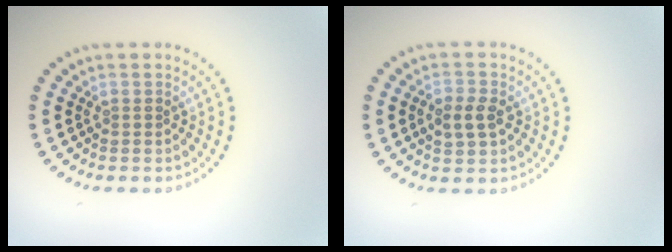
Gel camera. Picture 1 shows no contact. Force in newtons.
{"total": 2.5, "press": 2.5, "slide": 0.1}